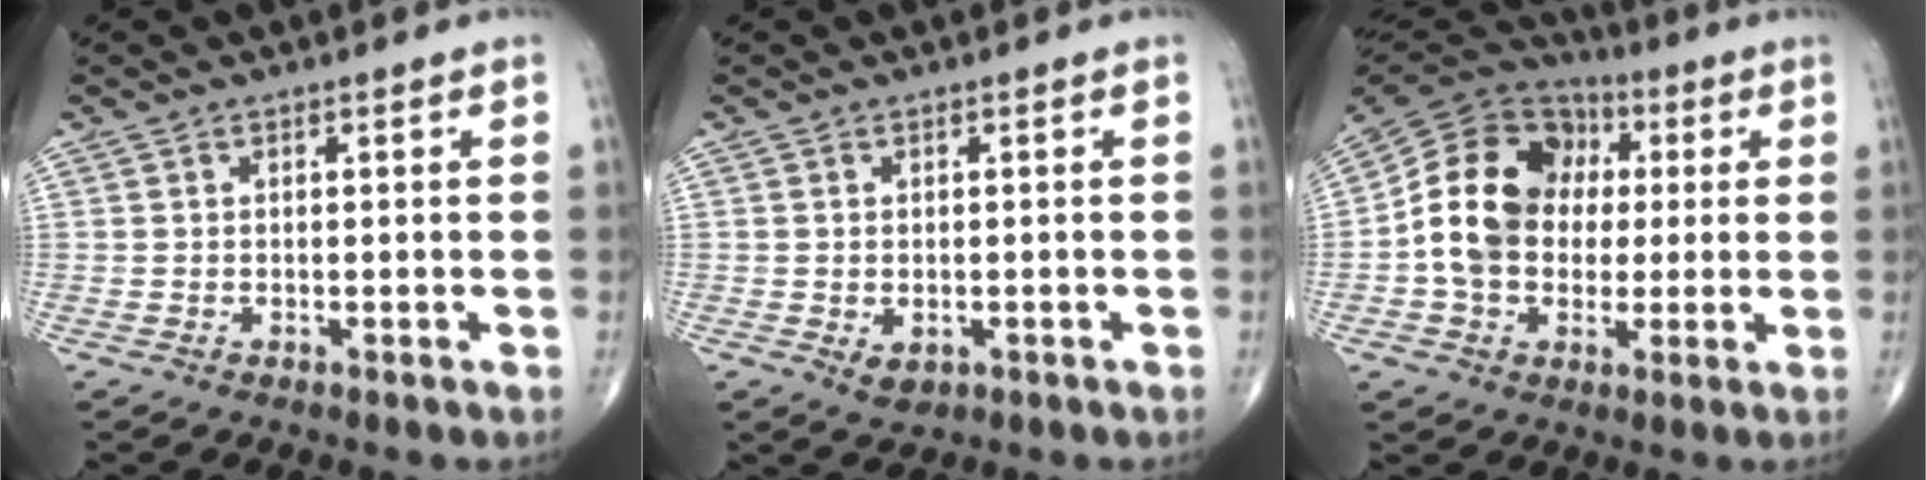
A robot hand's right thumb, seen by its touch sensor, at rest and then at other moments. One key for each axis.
{"total": 2.6, "fx": -0.7, "fy": 1.7, "fz": 1.8, "tx": -0.022, "ty": -0.003, "tz": -0.001}
{"total": 17.4, "fx": 0.6, "fy": 13.6, "fz": 10.8, "tx": -0.172, "ty": 0.030, "tz": 0.005}